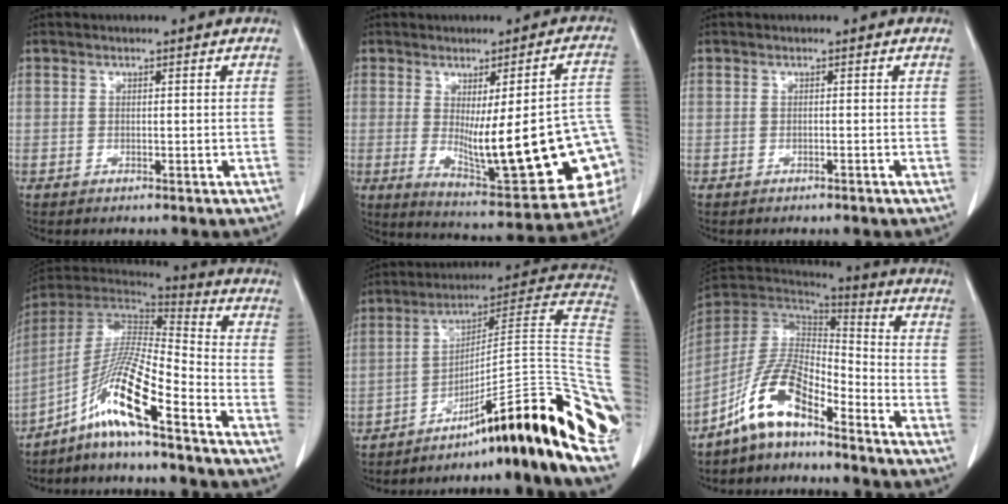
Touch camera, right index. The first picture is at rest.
{"total": 22.3, "force": [-3.0, 4.4, 21.7], "torque": [-0.222, -0.007, -0.021]}
{"total": 0.0}
{"total": 12.9, "force": [-7.7, 0.2, 10.3], "torque": [-0.203, -0.001, -0.150]}
{"total": 26.9, "force": [-17.5, 0.0, 20.5], "torque": [-0.162, 0.023, -0.262]}
{"total": 11.0, "force": [-7.5, 3.6, 7.3], "torque": [-0.156, 0.021, -0.147]}